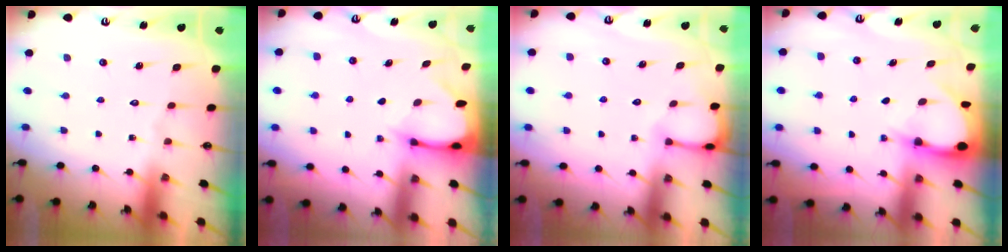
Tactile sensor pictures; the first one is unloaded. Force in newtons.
{"total": 2.5, "press": 2.5, "slide": 0.3}
{"total": 3.6, "press": 3.6, "slide": 0.3}
{"total": 3.3, "press": 3.3, "slide": 0.2}